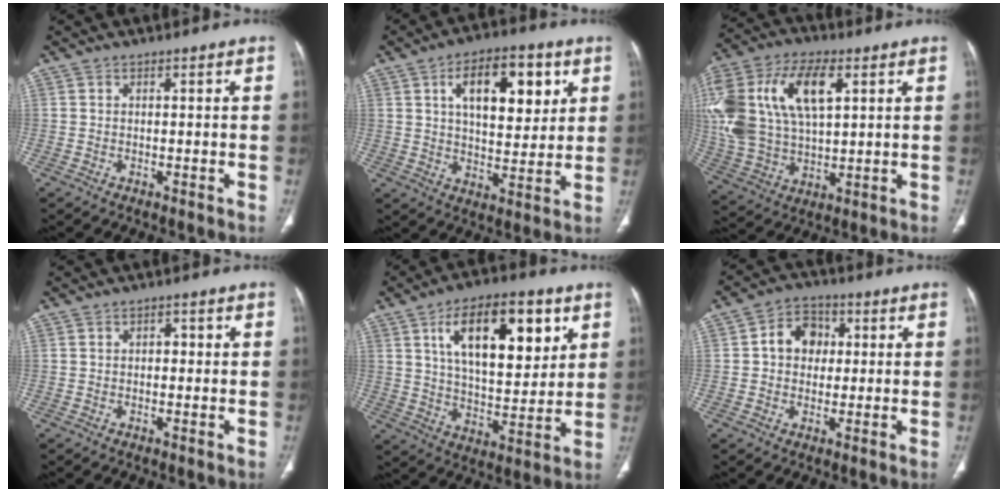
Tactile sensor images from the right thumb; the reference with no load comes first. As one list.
[{"total": 15.8, "force": [5.8, 7.8, 12.4], "torque": [-0.149, -0.015, 0.093]}, {"total": 25.1, "force": [7.2, 13.9, 19.6], "torque": [-0.437, 0.015, 0.136]}, {"total": 1.8, "force": [0.4, 1.2, 1.3], "torque": [-0.013, 0.005, 0.003]}, {"total": 20.4, "force": [8.0, 9.5, 16.1], "torque": [-0.213, -0.030, 0.135]}, {"total": 8.0, "force": [1.1, 6.5, 4.5], "torque": [-0.042, 0.012, 0.010]}]